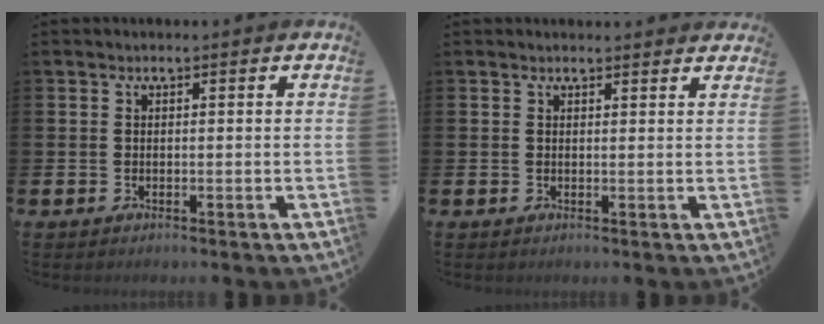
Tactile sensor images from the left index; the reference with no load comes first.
{"total": 1.2, "force": [1.2, 0.1, 0.0], "torque": [0.010, -0.005, 0.020]}